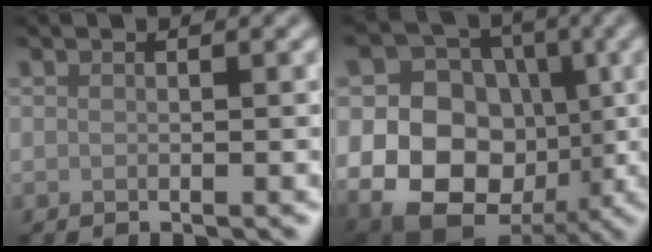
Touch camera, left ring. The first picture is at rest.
{"total": 16.6, "force": [-1.8, 14.2, 8.4], "torque": [-0.151, 0.014, -0.053]}